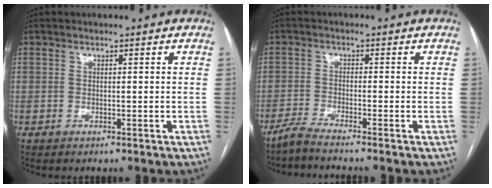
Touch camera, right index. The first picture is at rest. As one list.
[{"total": 3.4, "force": [-3.1, -0.9, 1.1], "torque": [-0.030, -0.011, -0.065]}]